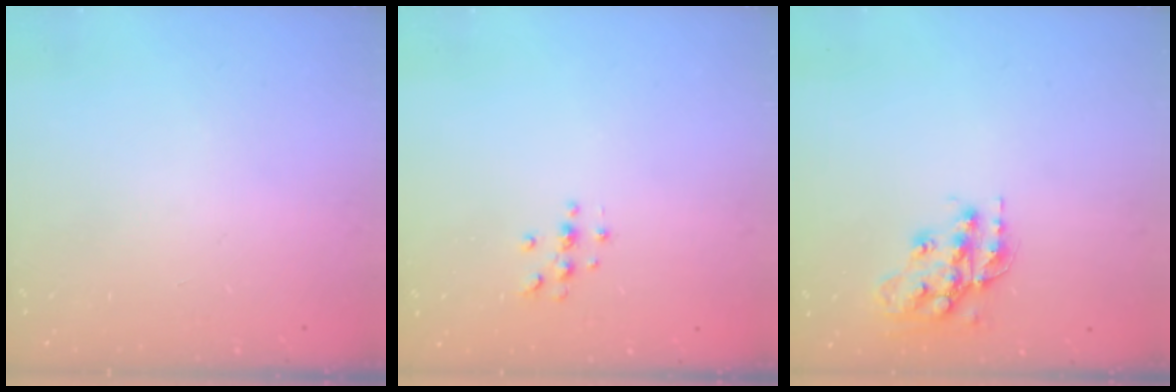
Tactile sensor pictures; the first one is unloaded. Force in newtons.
{"total": 3.3, "press": 3.3, "slide": 0.4}
{"total": 15.4, "press": 15.4, "slide": 1.0}